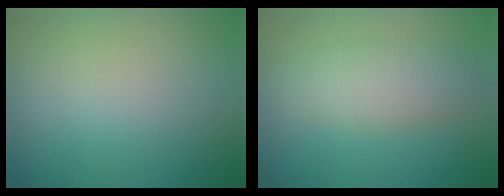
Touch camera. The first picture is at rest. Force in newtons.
{"total": 3.5, "press": 3.5, "slide": 0.1}